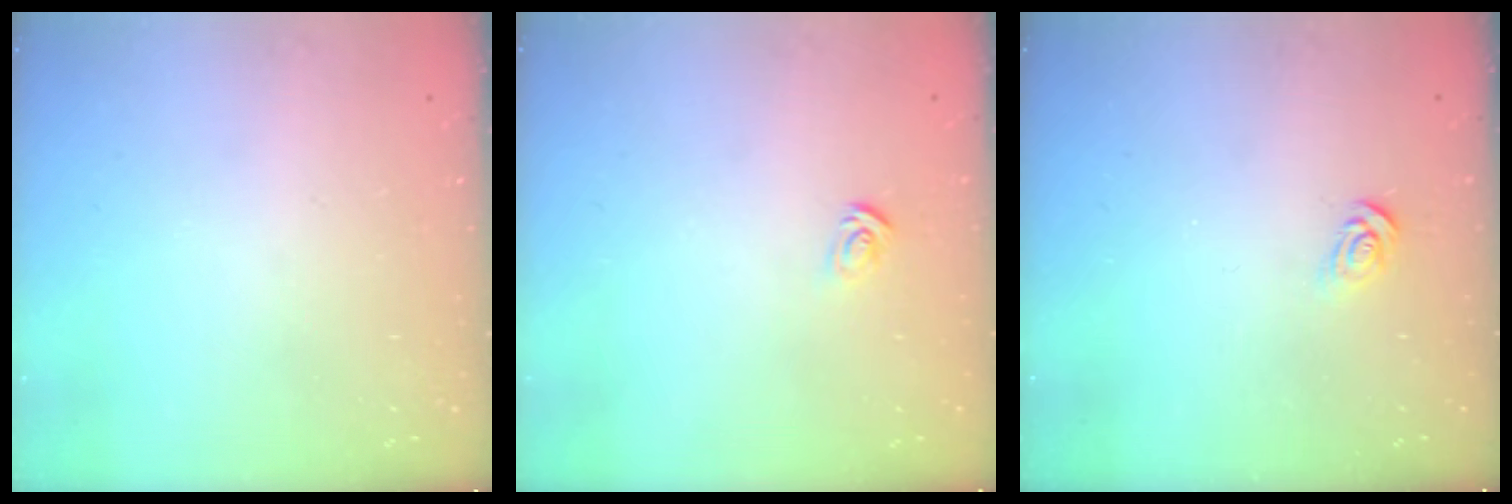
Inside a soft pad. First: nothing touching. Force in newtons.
{"total": 2.7, "press": 2.7, "slide": 0.3}
{"total": 3.7, "press": 3.7, "slide": 0.2}